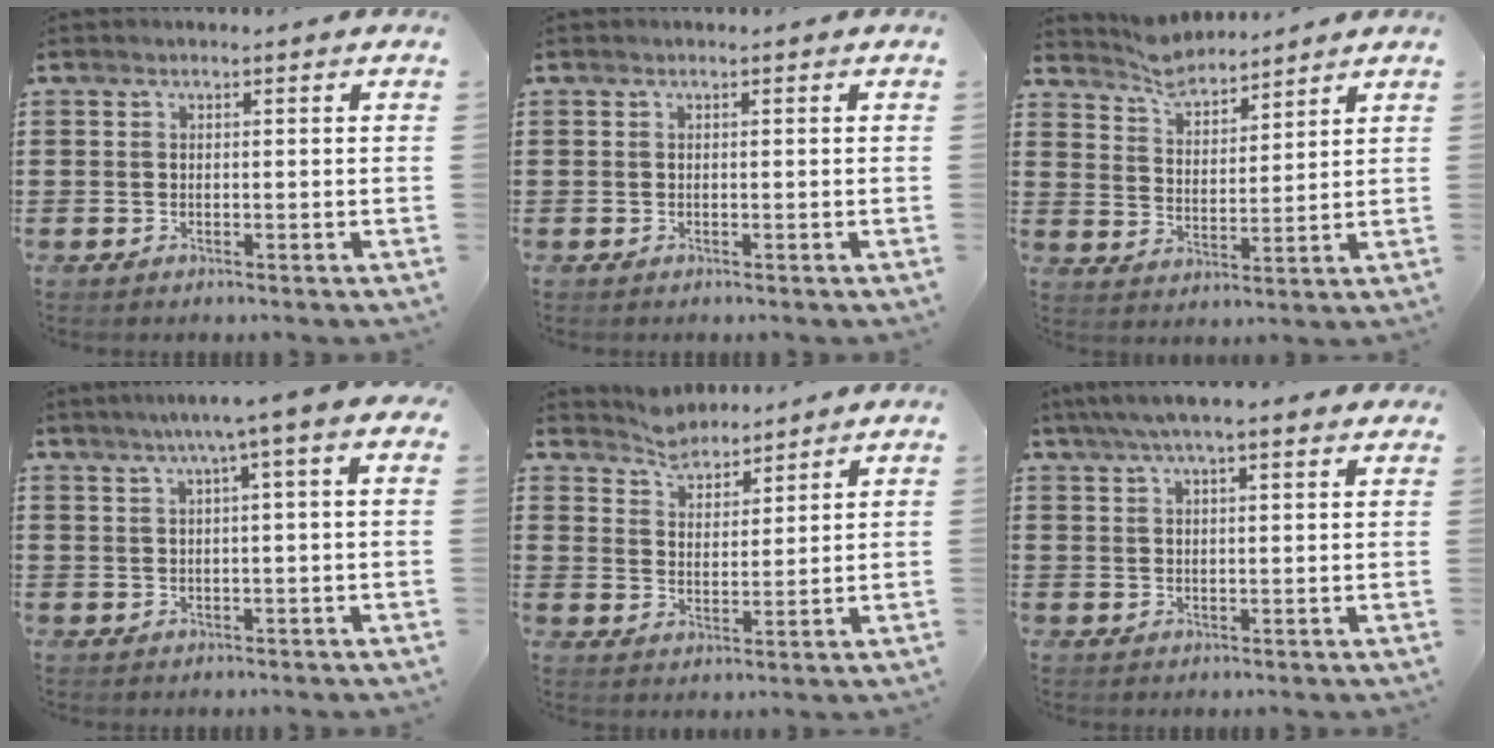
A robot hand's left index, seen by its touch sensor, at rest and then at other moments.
{"total": 0.0}
{"total": 5.0, "force": [4.9, 0.9, 0.7], "torque": [-0.035, -0.022, 0.087]}
{"total": 3.9, "force": [1.1, -0.5, 3.7], "torque": [-0.072, -0.003, 0.011]}
{"total": 4.1, "force": [4.0, 0.8, -0.3], "torque": [-0.013, -0.015, 0.073]}
{"total": 4.9, "force": [3.6, 1.5, 2.9], "torque": [-0.064, 0.002, 0.064]}